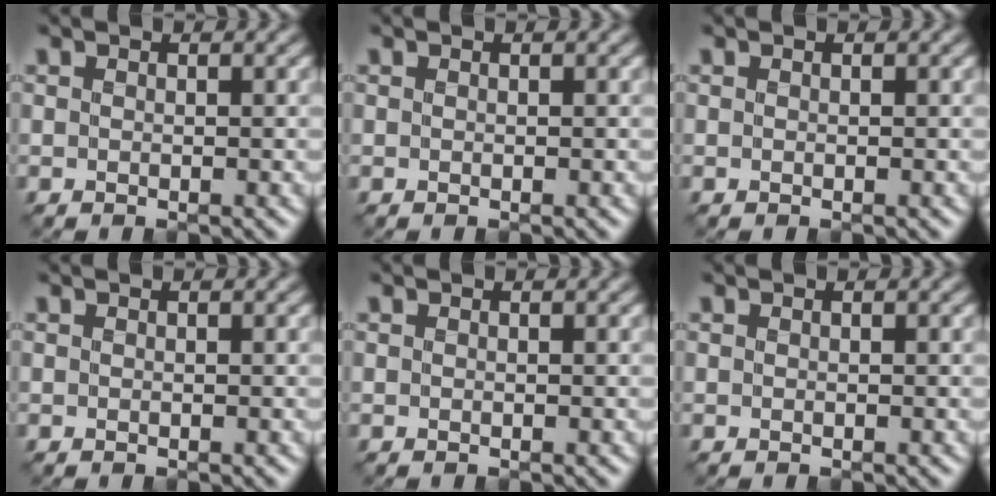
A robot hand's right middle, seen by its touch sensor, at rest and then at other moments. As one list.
[{"total": 0.0}, {"total": 0.0}, {"total": 0.0}, {"total": 0.0}, {"total": 0.0}]